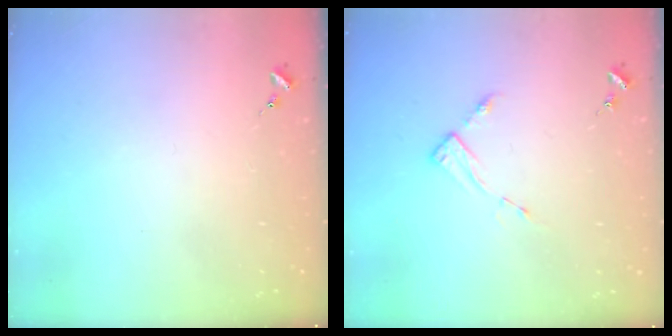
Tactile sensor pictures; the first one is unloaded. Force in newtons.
{"total": 4.7, "press": 4.7, "slide": 0.6}